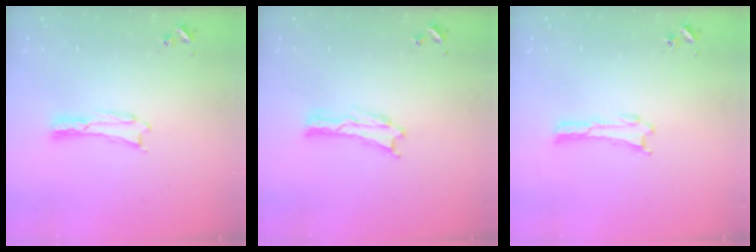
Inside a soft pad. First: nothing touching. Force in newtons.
{"total": 0.0}
{"total": 0.0}